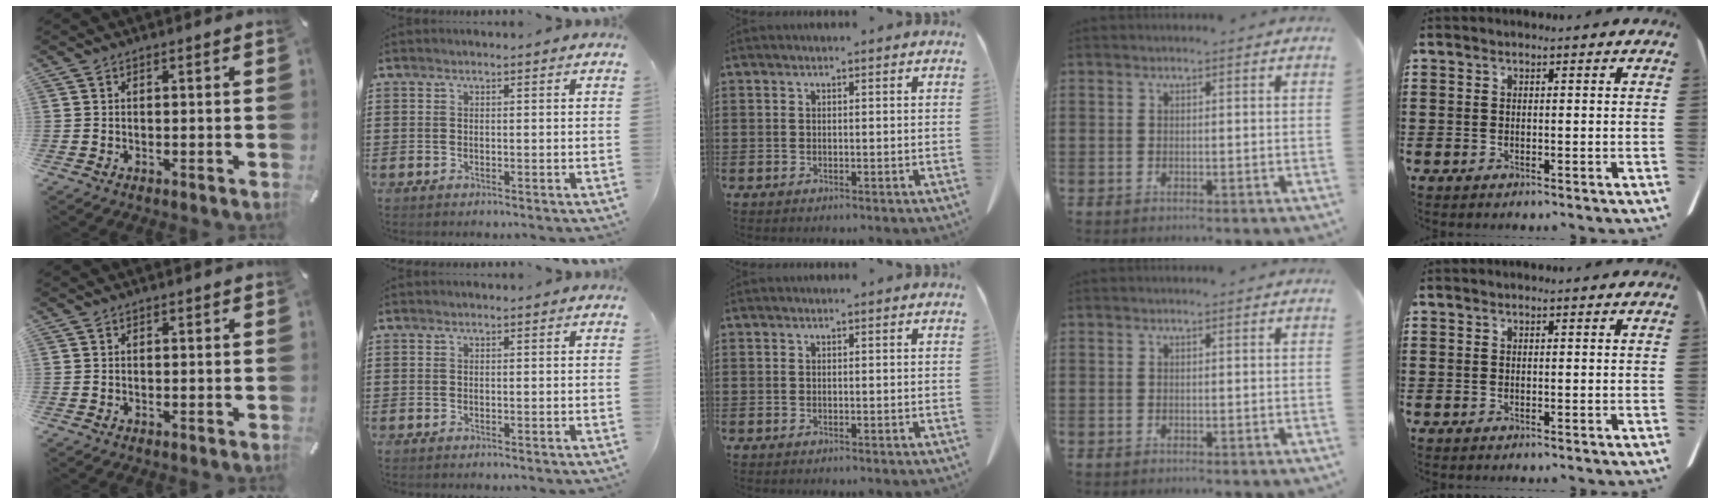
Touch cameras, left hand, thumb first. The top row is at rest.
{}